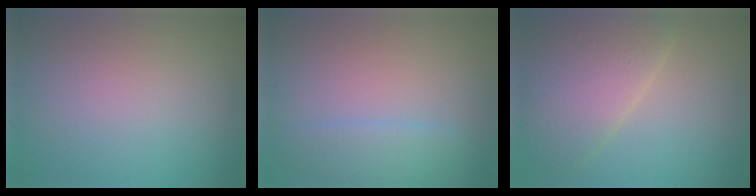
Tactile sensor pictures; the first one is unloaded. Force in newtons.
{"total": 2.8, "press": 2.8, "slide": 0.3}
{"total": 6.7, "press": 6.7, "slide": 0.2}